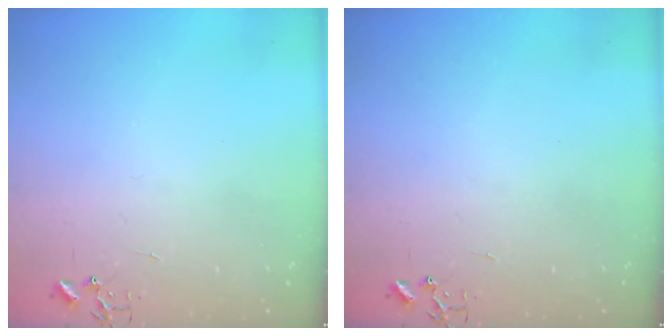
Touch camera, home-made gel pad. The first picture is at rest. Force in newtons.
{"total": 0.0}